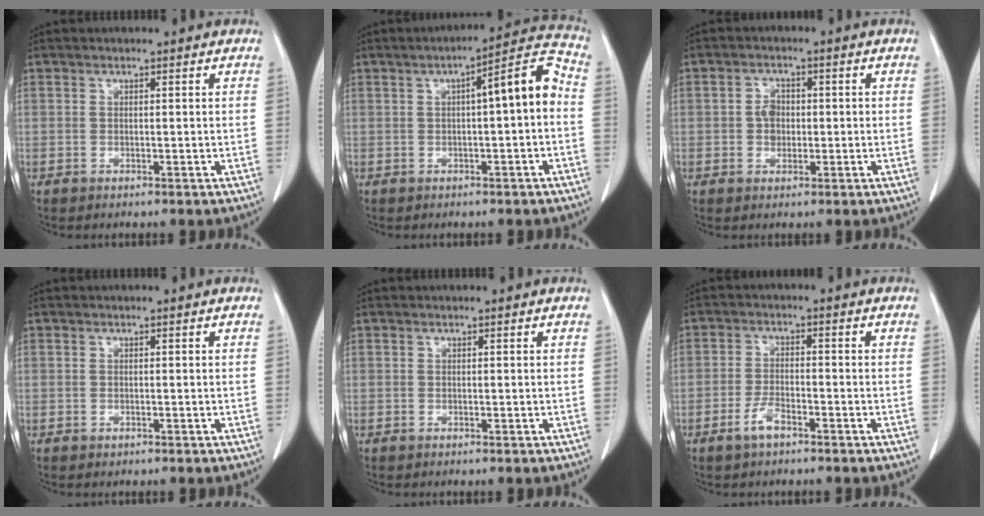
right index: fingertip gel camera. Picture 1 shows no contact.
{"total": 8.1, "force": [0.1, 1.1, 8.0], "torque": [-0.108, 0.029, -0.002]}
{"total": 3.0, "force": [-0.2, 2.4, 1.8], "torque": [-0.029, 0.008, -0.004]}
{"total": 0.0}
{"total": 0.0}
{"total": 3.5, "force": [-2.3, 1.1, 2.5], "torque": [-0.049, 0.002, -0.042]}